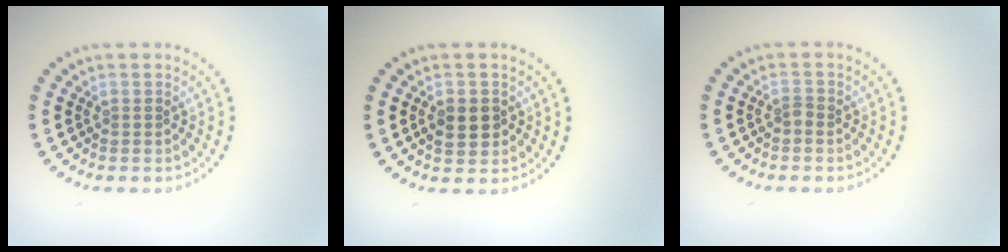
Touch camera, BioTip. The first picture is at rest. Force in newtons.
{"total": 2.5, "press": 2.5, "slide": 0.2}
{"total": 0.8, "press": 0.6, "slide": 0.5}